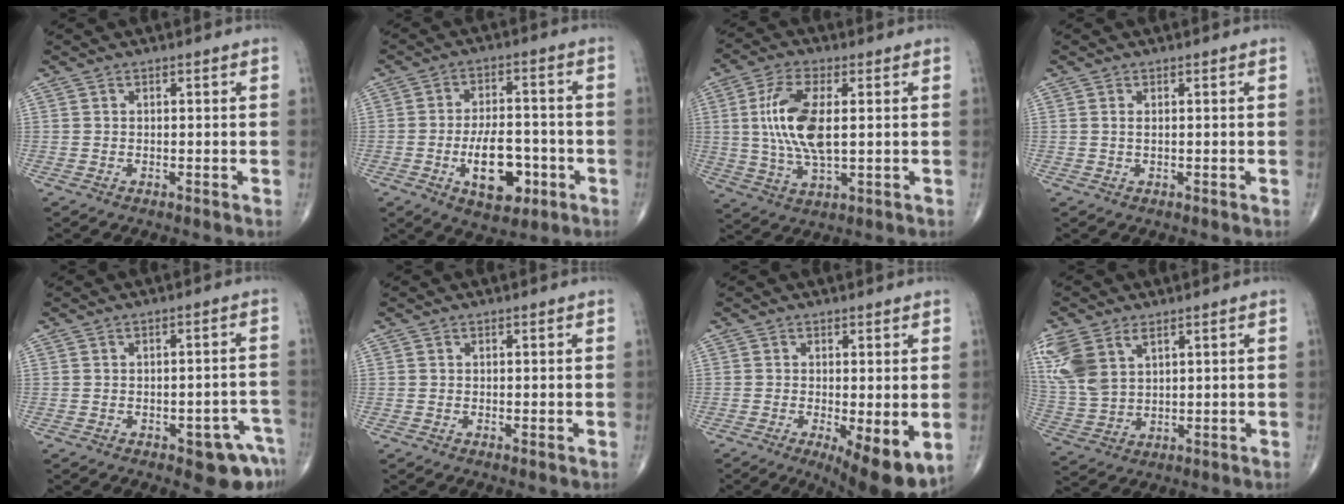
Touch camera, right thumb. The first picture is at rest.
{"total": 11.5, "force": [-3.9, 6.2, 9.0], "torque": [-0.117, 0.019, -0.053]}
{"total": 12.4, "force": [1.5, 5.0, 11.2], "torque": [-0.237, -0.006, 0.032]}
{"total": 0.7, "force": [0.2, 0.2, 0.7], "torque": [-0.020, 0.002, 0.006]}
{"total": 8.7, "force": [-4.0, 3.6, 6.9], "torque": [-0.050, 0.026, -0.041]}
{"total": 0.0}
{"total": 9.4, "force": [-2.6, 2.8, 8.6], "torque": [-0.123, -0.022, -0.033]}
{"total": 12.0, "force": [5.6, 7.0, 7.9], "torque": [-0.184, -0.007, 0.125]}